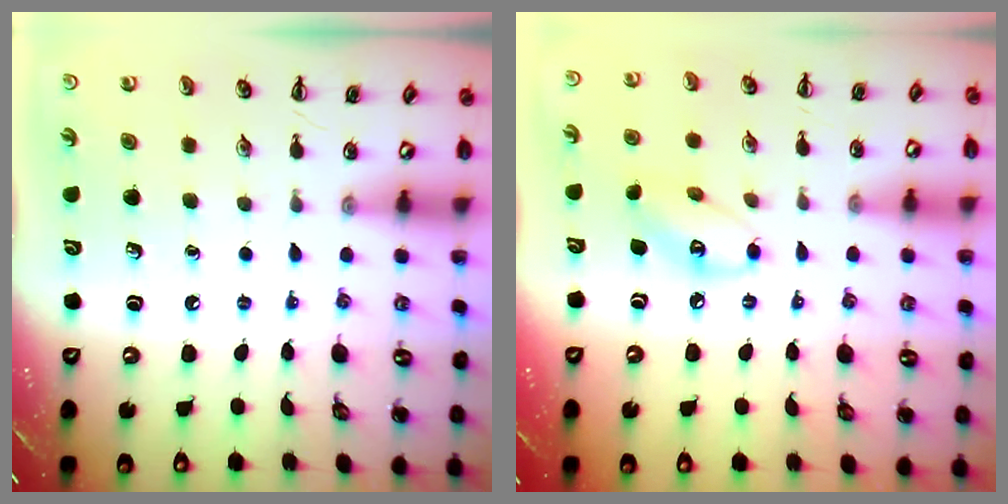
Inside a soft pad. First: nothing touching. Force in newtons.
{"total": 7.4, "press": 7.3, "slide": 0.7}